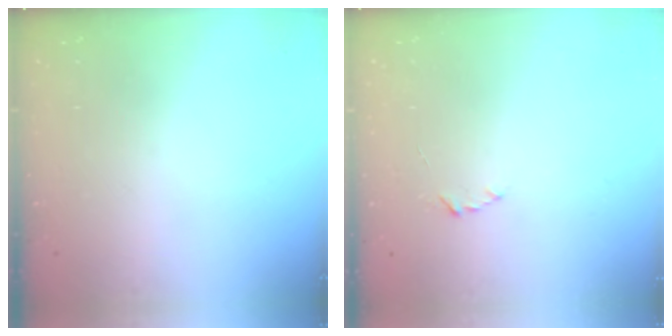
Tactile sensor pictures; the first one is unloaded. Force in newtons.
{"total": 1.9, "press": 1.9, "slide": 0.2}